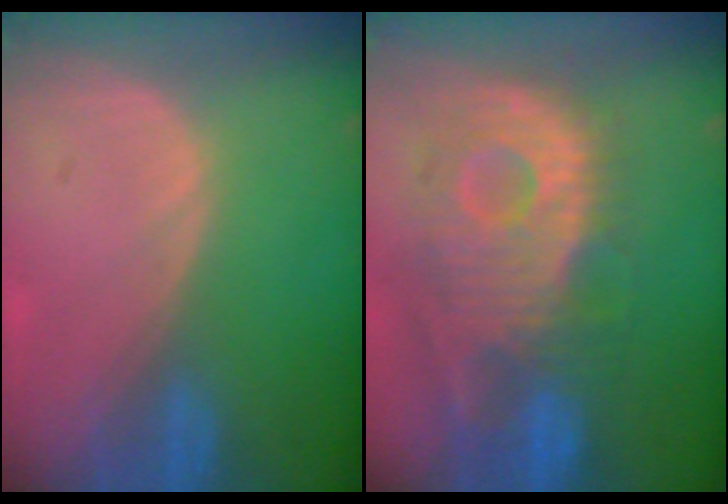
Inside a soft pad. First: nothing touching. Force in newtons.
{"total": 11.9, "press": 10.7, "slide": 5.2}